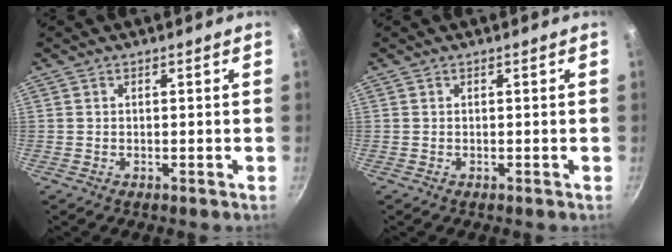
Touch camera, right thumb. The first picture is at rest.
{"total": 0.0}